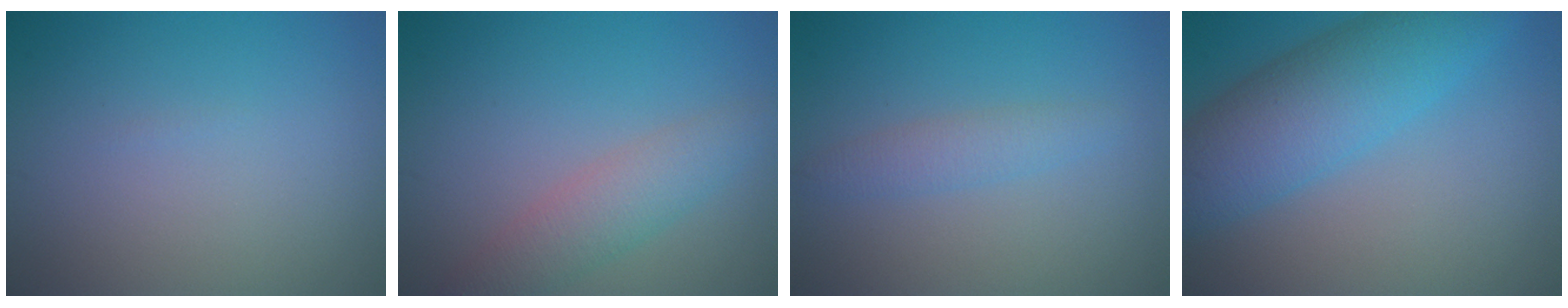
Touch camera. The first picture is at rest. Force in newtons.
{"total": 3.3, "press": 3.3, "slide": 0.2}
{"total": 1.9, "press": 1.9, "slide": 0.0}
{"total": 7.6, "press": 7.6, "slide": 0.3}